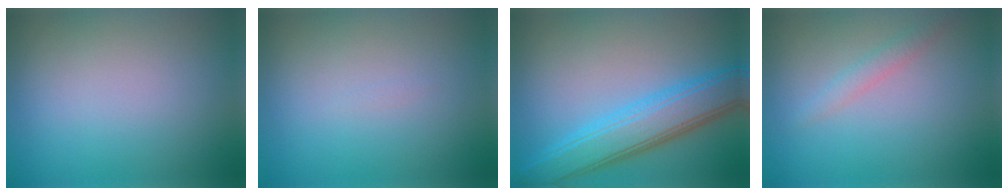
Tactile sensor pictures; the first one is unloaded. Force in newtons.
{"total": 0.0}
{"total": 6.7, "press": 6.7, "slide": 0.4}
{"total": 1.0, "press": 1.0, "slide": 0.1}